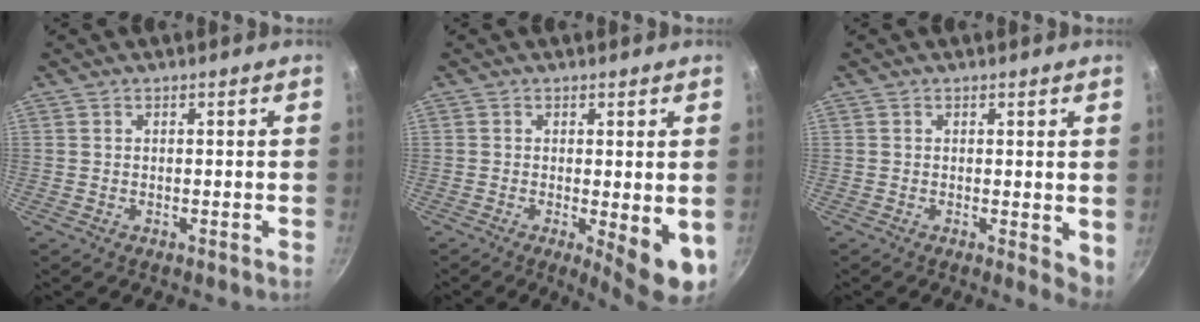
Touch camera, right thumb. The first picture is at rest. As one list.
[{"total": 8.0, "force": [-1.2, 2.1, 7.6], "torque": [-0.087, -0.009, -0.008]}, {"total": 3.8, "force": [0.2, 1.6, 3.4], "torque": [-0.039, -0.010, 0.003]}]